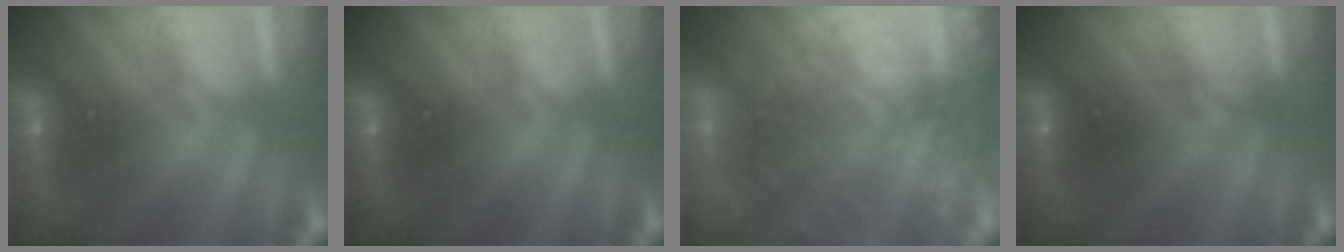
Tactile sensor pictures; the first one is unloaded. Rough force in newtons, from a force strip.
{"total": 0.0}
{"total": 7.4}
{"total": 2.3}